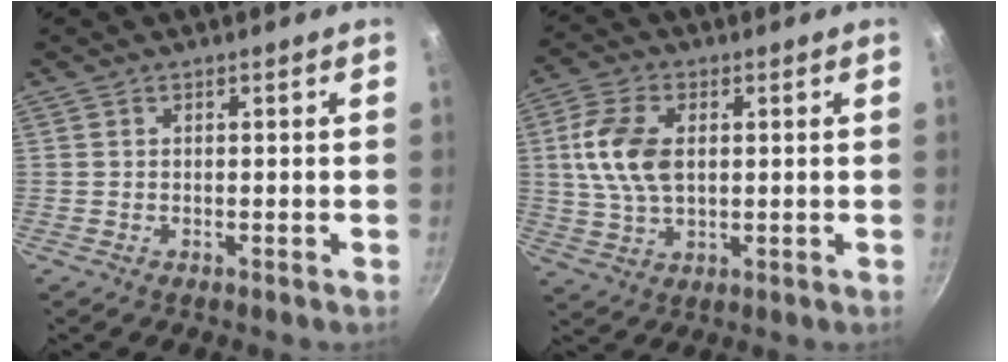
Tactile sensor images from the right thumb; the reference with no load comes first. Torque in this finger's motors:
{"motor_torque": [0.28, 0.33, 1.09, 0.08, 0.38]}